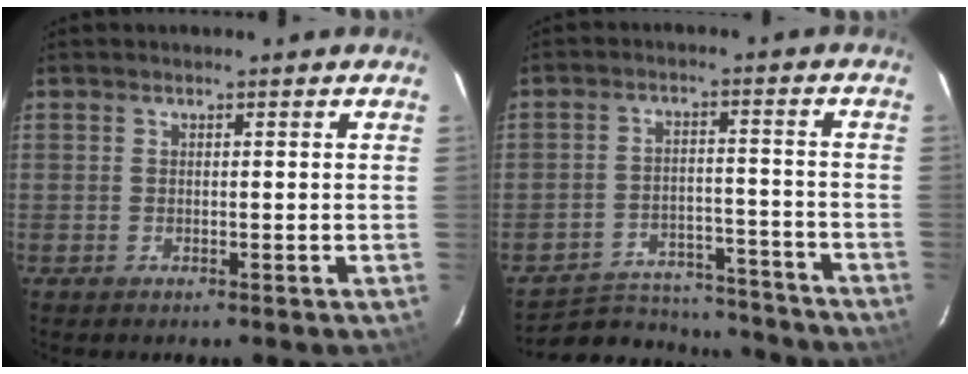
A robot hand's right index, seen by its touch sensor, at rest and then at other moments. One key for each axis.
{"total": 18.1, "fx": -16.4, "fy": 6.3, "fz": 4.5, "tx": -0.103, "ty": 0.032, "tz": -0.214}